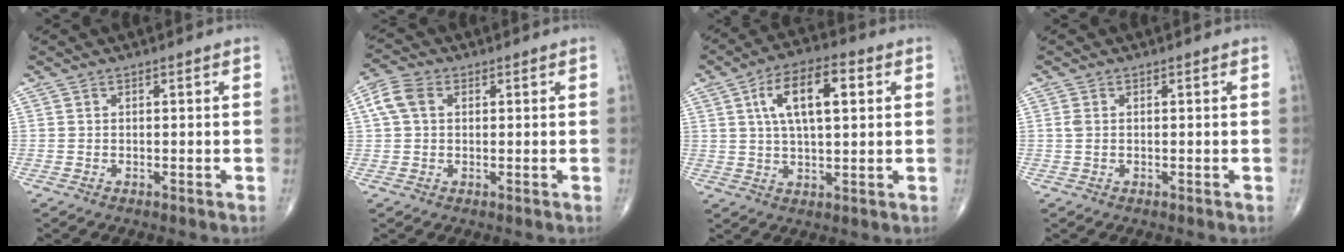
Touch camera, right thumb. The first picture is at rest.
{"total": 5.3, "force": [1.3, 3.7, 3.5], "torque": [-0.080, 0.016, 0.021]}
{"total": 12.2, "force": [3.4, 5.2, 10.5], "torque": [-0.174, 0.009, 0.055]}
{"total": 1.2, "force": [0.1, 0.7, 0.9], "torque": [-0.027, 0.002, 0.001]}